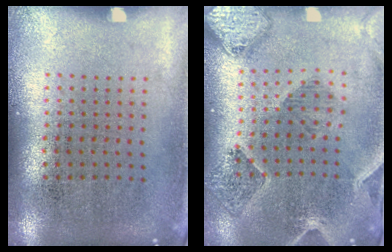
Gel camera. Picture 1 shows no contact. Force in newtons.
{"total": 1.6, "press": 1.5, "slide": 0.3}